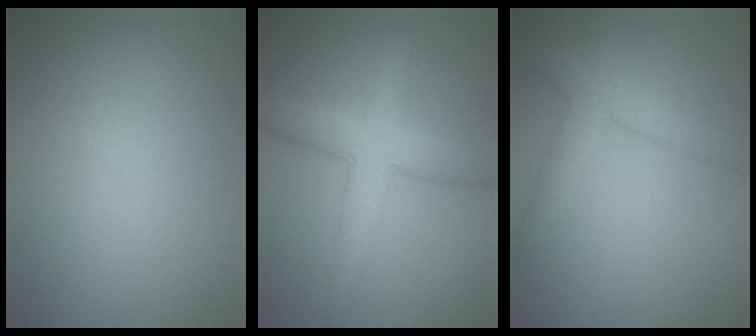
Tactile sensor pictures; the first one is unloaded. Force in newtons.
{"total": 5.1, "press": 5.1, "slide": 0.2}
{"total": 3.4, "press": 3.4, "slide": 0.3}